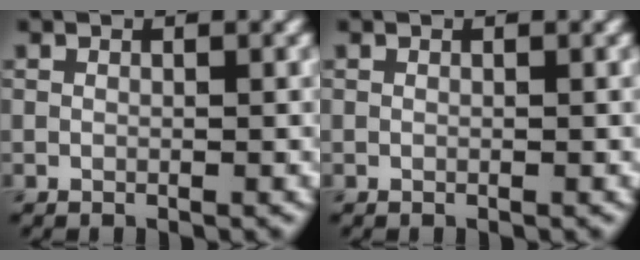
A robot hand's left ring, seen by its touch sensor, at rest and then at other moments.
{"total": 0.0}